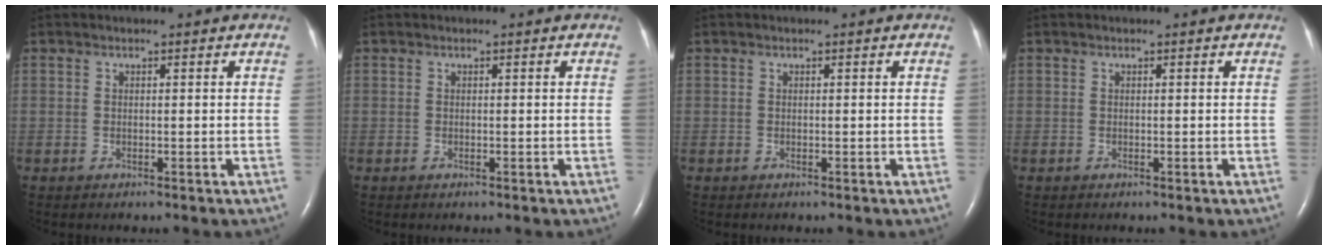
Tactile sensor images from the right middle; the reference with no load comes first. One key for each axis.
{"total": 0.0}
{"total": 0.0}
{"total": 0.0}